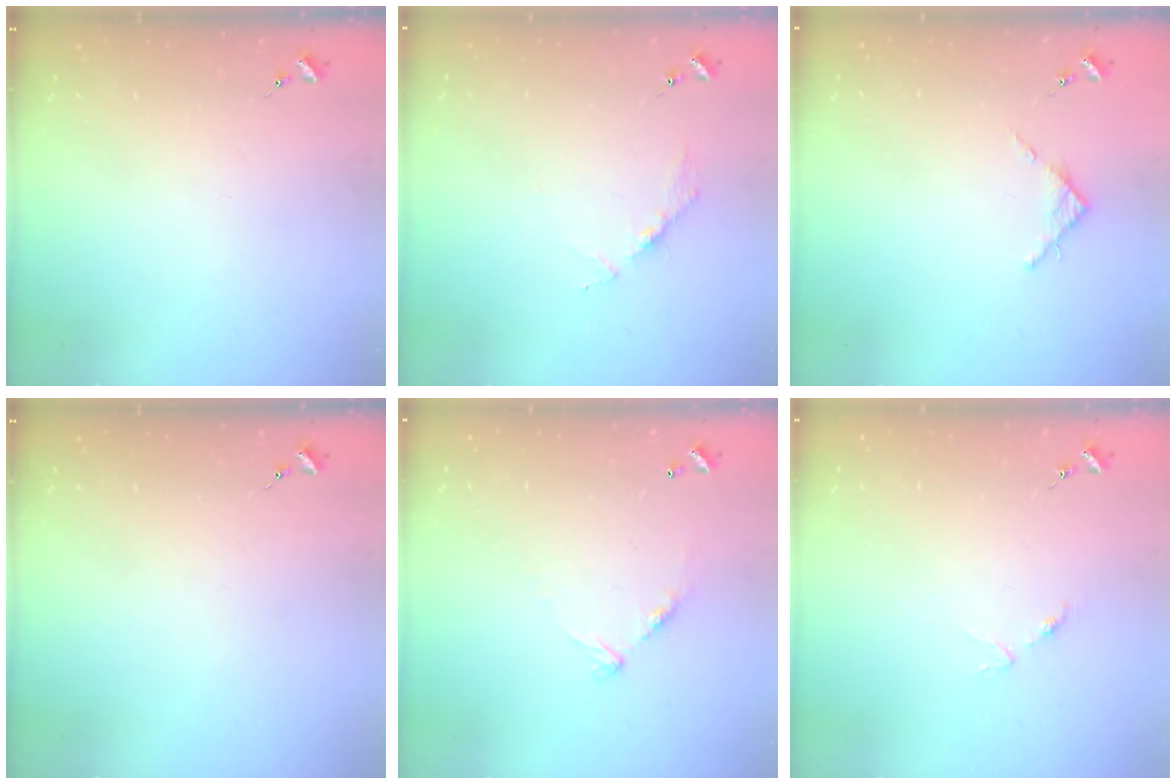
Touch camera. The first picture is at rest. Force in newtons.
{"total": 3.8, "press": 3.8, "slide": 0.4}
{"total": 3.7, "press": 3.7, "slide": 0.5}
{"total": 0.0}
{"total": 8.8, "press": 8.8, "slide": 0.7}
{"total": 3.7, "press": 3.7, "slide": 0.3}